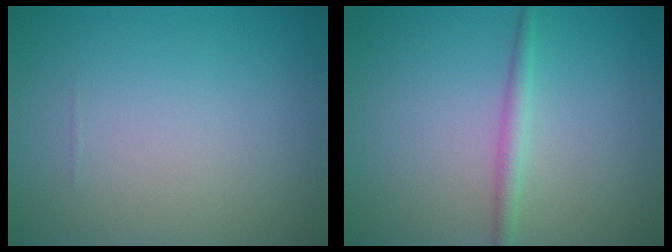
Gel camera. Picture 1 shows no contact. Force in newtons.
{"total": 1.7, "press": 1.7, "slide": 0.1}